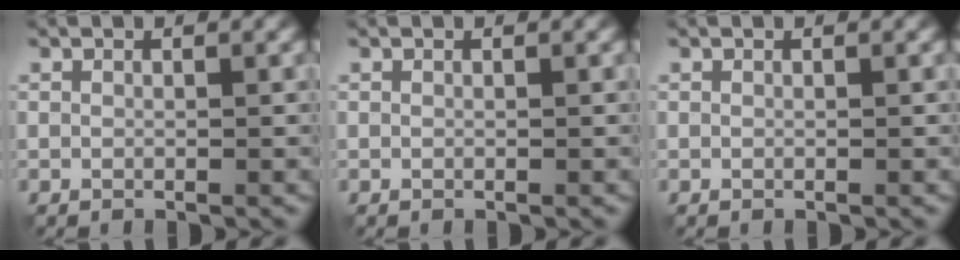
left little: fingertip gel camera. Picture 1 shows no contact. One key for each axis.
{"total": 0.0}
{"total": 0.0}